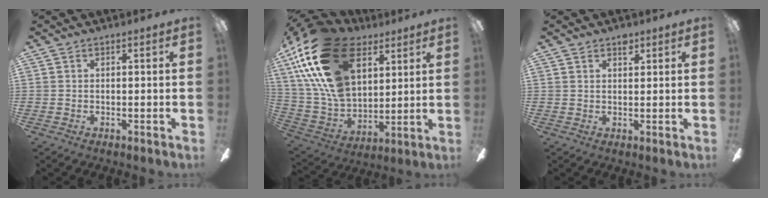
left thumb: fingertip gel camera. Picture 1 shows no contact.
{"total": 26.4, "force": [13.0, 15.5, 17.0], "torque": [-0.364, -0.048, 0.231]}
{"total": 2.6, "force": [1.7, 1.3, 1.3], "torque": [-0.013, -0.002, 0.027]}